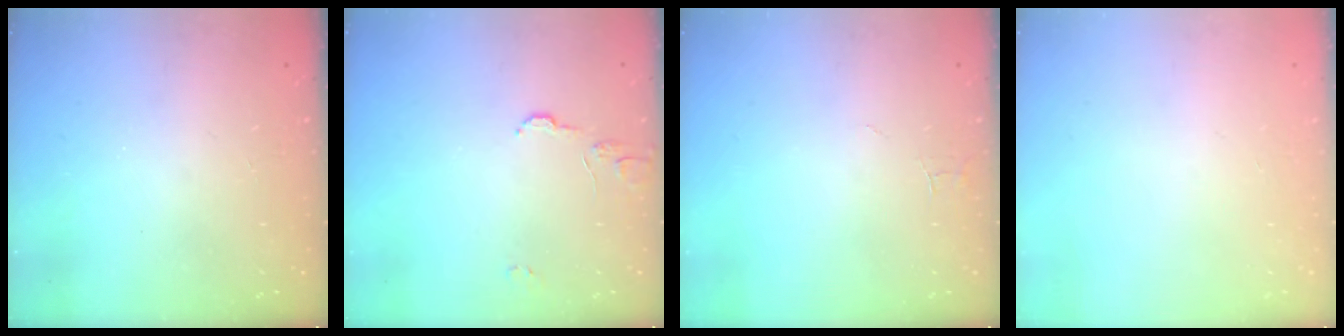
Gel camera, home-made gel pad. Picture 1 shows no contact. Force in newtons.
{"total": 5.4, "press": 5.4, "slide": 0.4}
{"total": 3.0, "press": 3.0, "slide": 0.2}
{"total": 0.0}